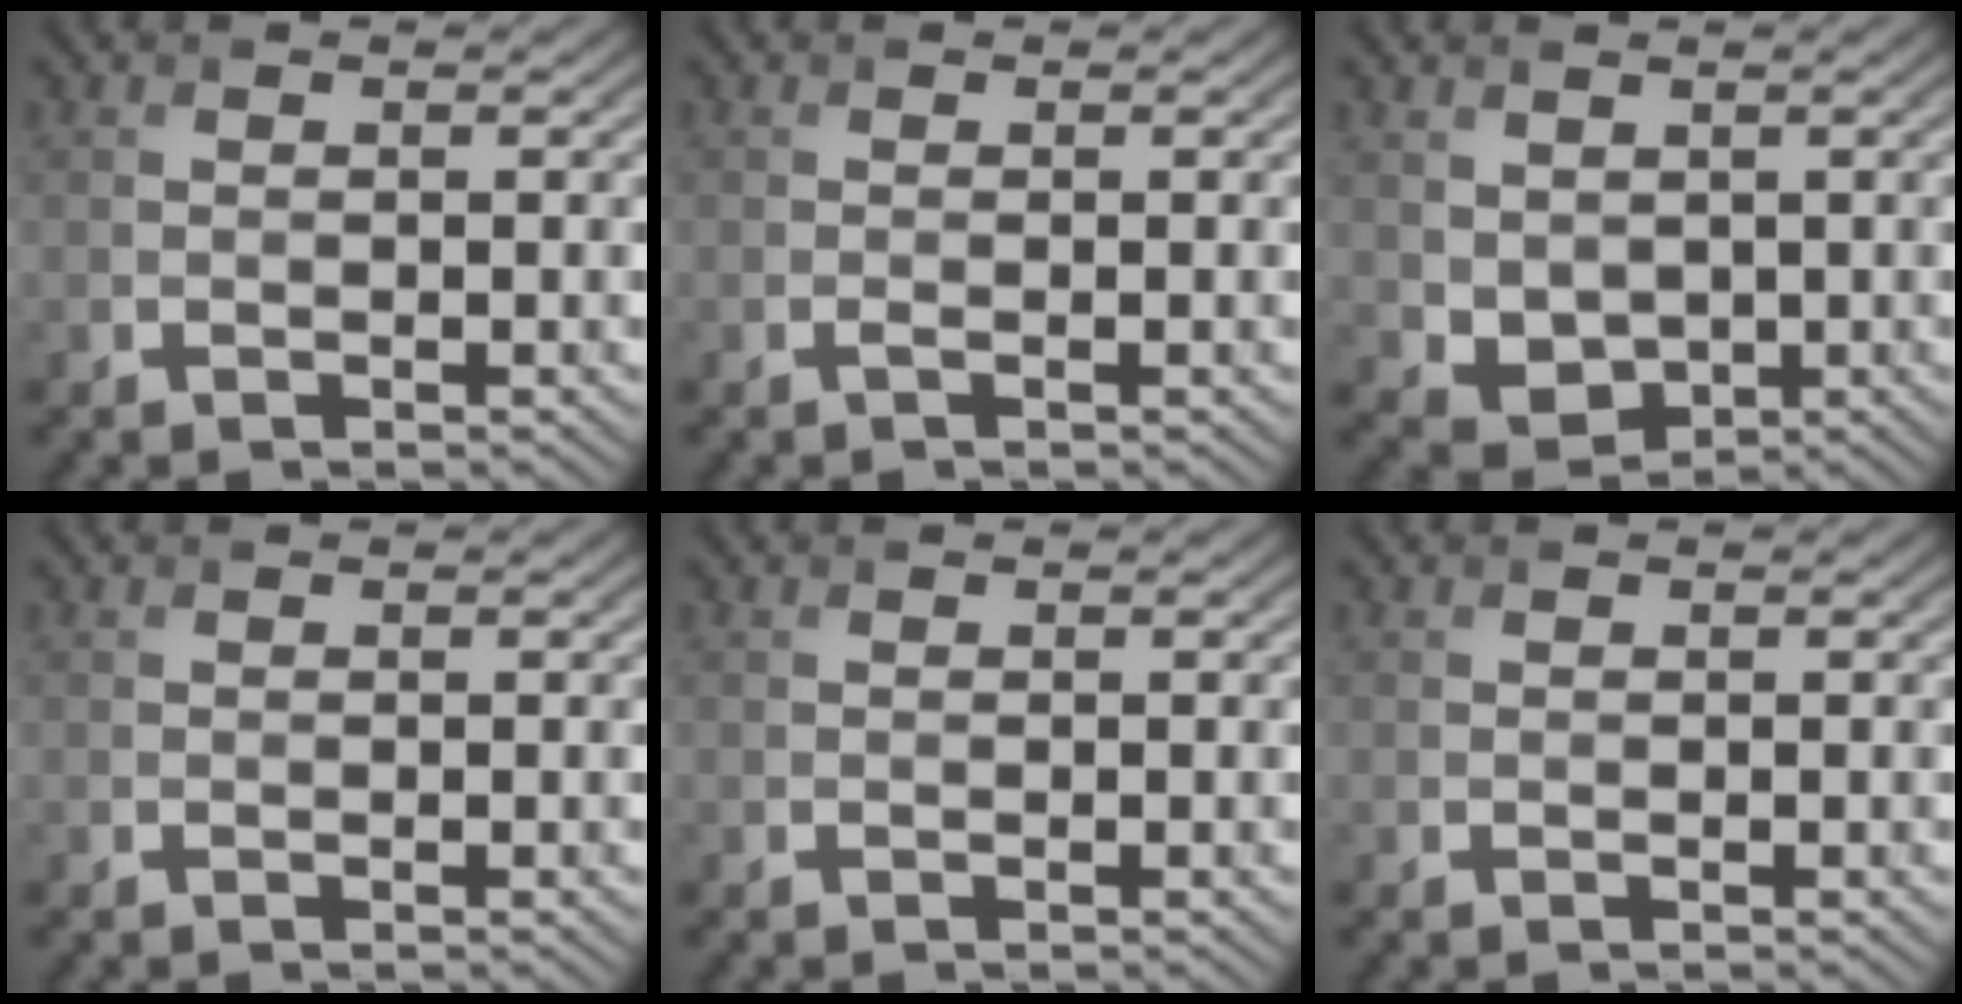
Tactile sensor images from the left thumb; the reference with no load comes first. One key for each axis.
{"total": 0.5, "fx": -0.2, "fy": 0.0, "fz": 0.5, "tx": -0.013, "ty": -0.003, "tz": -0.004}
{"total": 3.7, "fx": 1.2, "fy": 2.9, "fz": 2.0, "tx": -0.056, "ty": -0.014, "tz": 0.031}
{"total": 0.0}
{"total": 0.0}
{"total": 0.0}